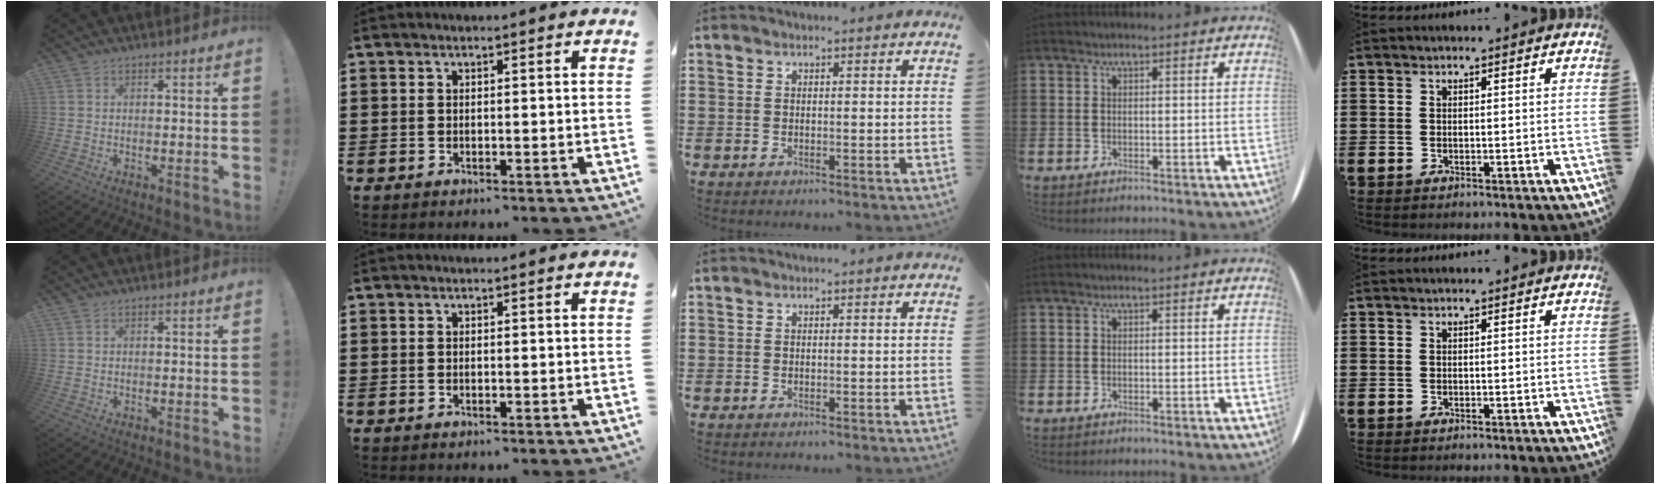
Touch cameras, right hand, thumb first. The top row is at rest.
{}